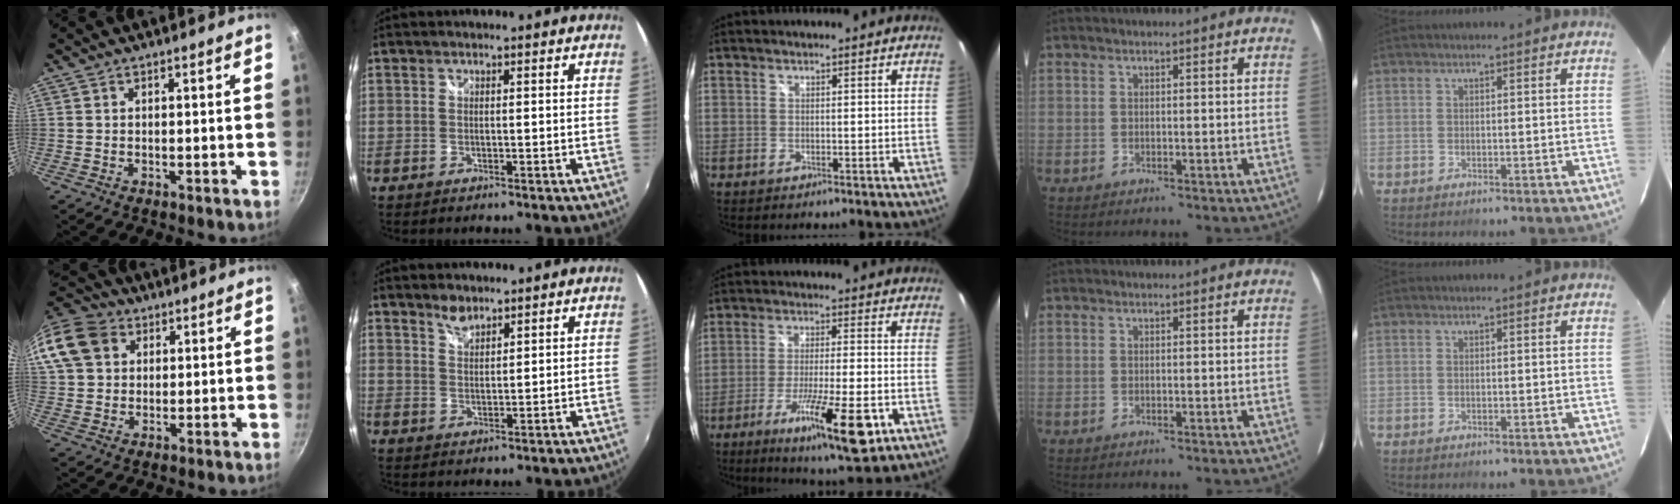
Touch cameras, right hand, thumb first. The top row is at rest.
{"thumb": {"total": 16.9, "force": [5.9, 13.4, 8.4], "torque": [-0.185, 0.031, 0.100]}, "index": {"total": 2.9, "force": [2.5, 0.9, 1.1], "torque": [-0.015, 0.002, 0.045]}, "middle": {"total": 14.2, "force": [-6.3, 2.0, 12.6], "torque": [-0.231, -0.041, -0.099]}}